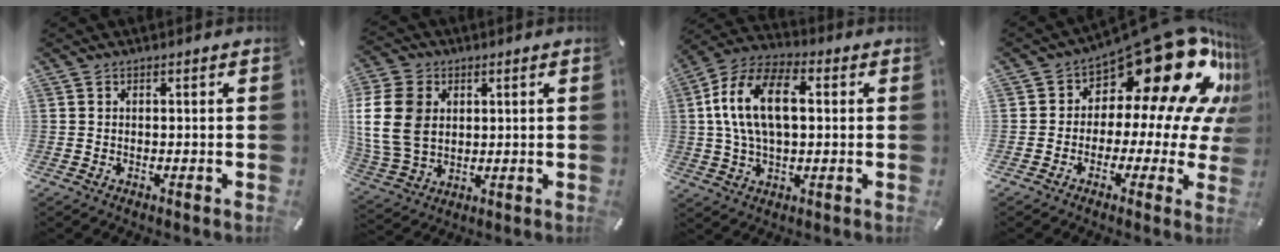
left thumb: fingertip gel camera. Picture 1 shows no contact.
{"total": 13.5, "force": [2.3, 10.7, 7.9], "torque": [-0.192, 0.013, 0.043]}
{"total": 14.6, "force": [2.6, 8.6, 11.5], "torque": [-0.254, 0.014, 0.042]}
{"total": 23.7, "force": [12.1, 10.9, 17.2], "torque": [-0.239, -0.095, 0.208]}